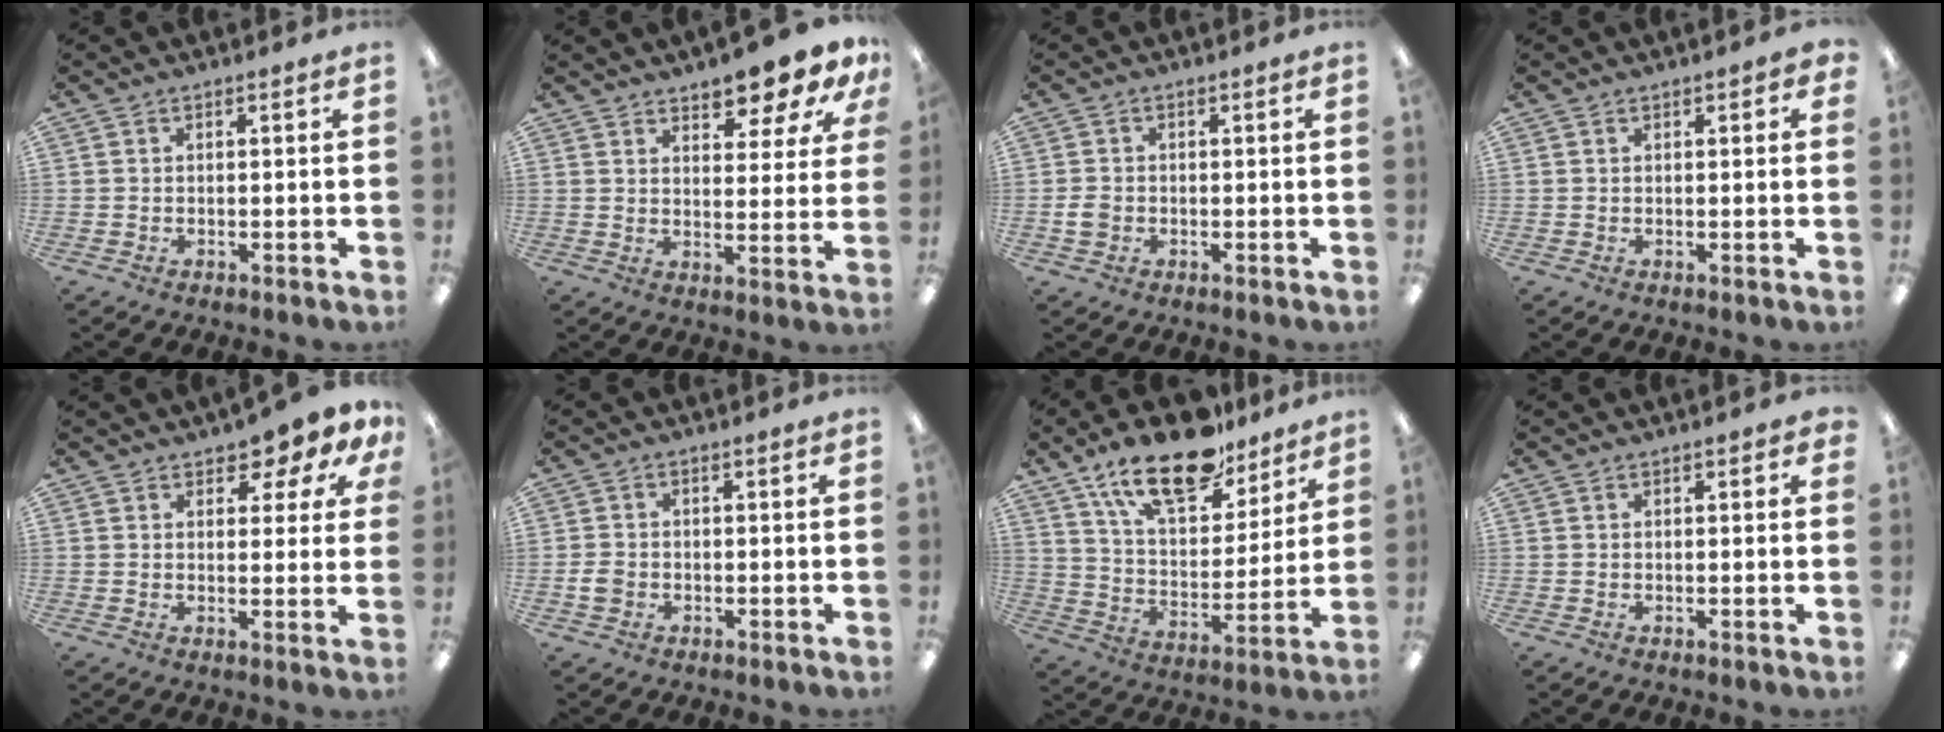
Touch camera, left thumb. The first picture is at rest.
{"total": 8.7, "force": [7.6, 2.2, 3.6], "torque": [-0.039, -0.057, 0.131]}
{"total": 2.7, "force": [-0.5, 2.2, 1.4], "torque": [-0.017, 0.000, -0.011]}
{"total": 0.9, "force": [0.5, 0.2, 0.8], "torque": [-0.007, -0.002, 0.006]}
{"total": 5.4, "force": [3.9, 2.3, 2.9], "torque": [-0.027, -0.026, 0.062]}
{"total": 2.7, "force": [-0.6, 2.2, 1.4], "torque": [-0.023, 0.005, -0.011]}
{"total": 20.3, "force": [14.6, 8.7, 11.1], "torque": [-0.189, -0.075, 0.253]}
{"total": 0.7, "force": [0.5, 0.2, 0.5], "torque": [-0.003, -0.003, 0.007]}